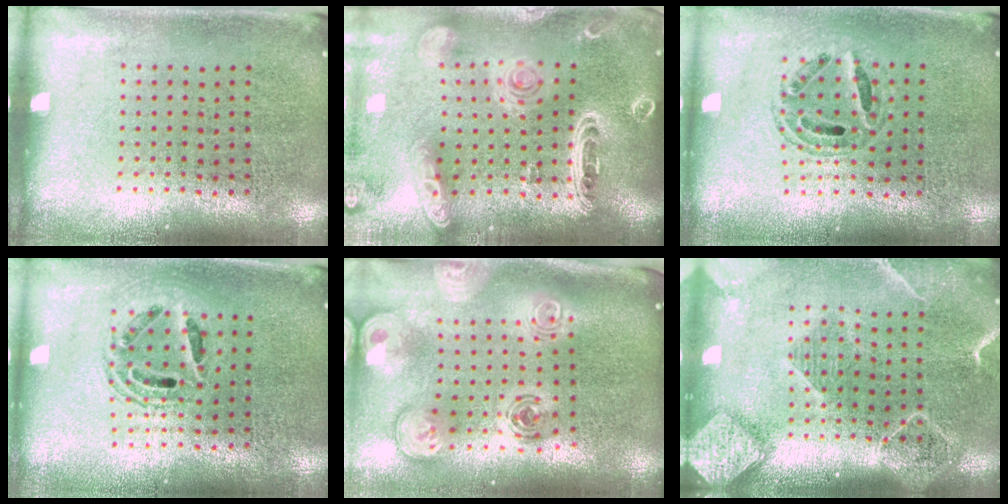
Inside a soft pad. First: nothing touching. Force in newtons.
{"total": 2.8, "press": 2.4, "slide": 1.4}
{"total": 0.7, "press": 0.7, "slide": 0.2}
{"total": 1.4, "press": 1.2, "slide": 0.6}
{"total": 3.0, "press": 2.1, "slide": 2.1}
{"total": 2.4, "press": 2.0, "slide": 1.2}